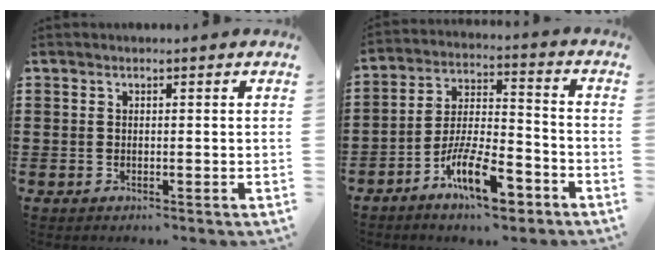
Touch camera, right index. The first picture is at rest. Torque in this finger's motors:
{"motor_torque": [0.74, 0.72, 0.59, 0.08]}